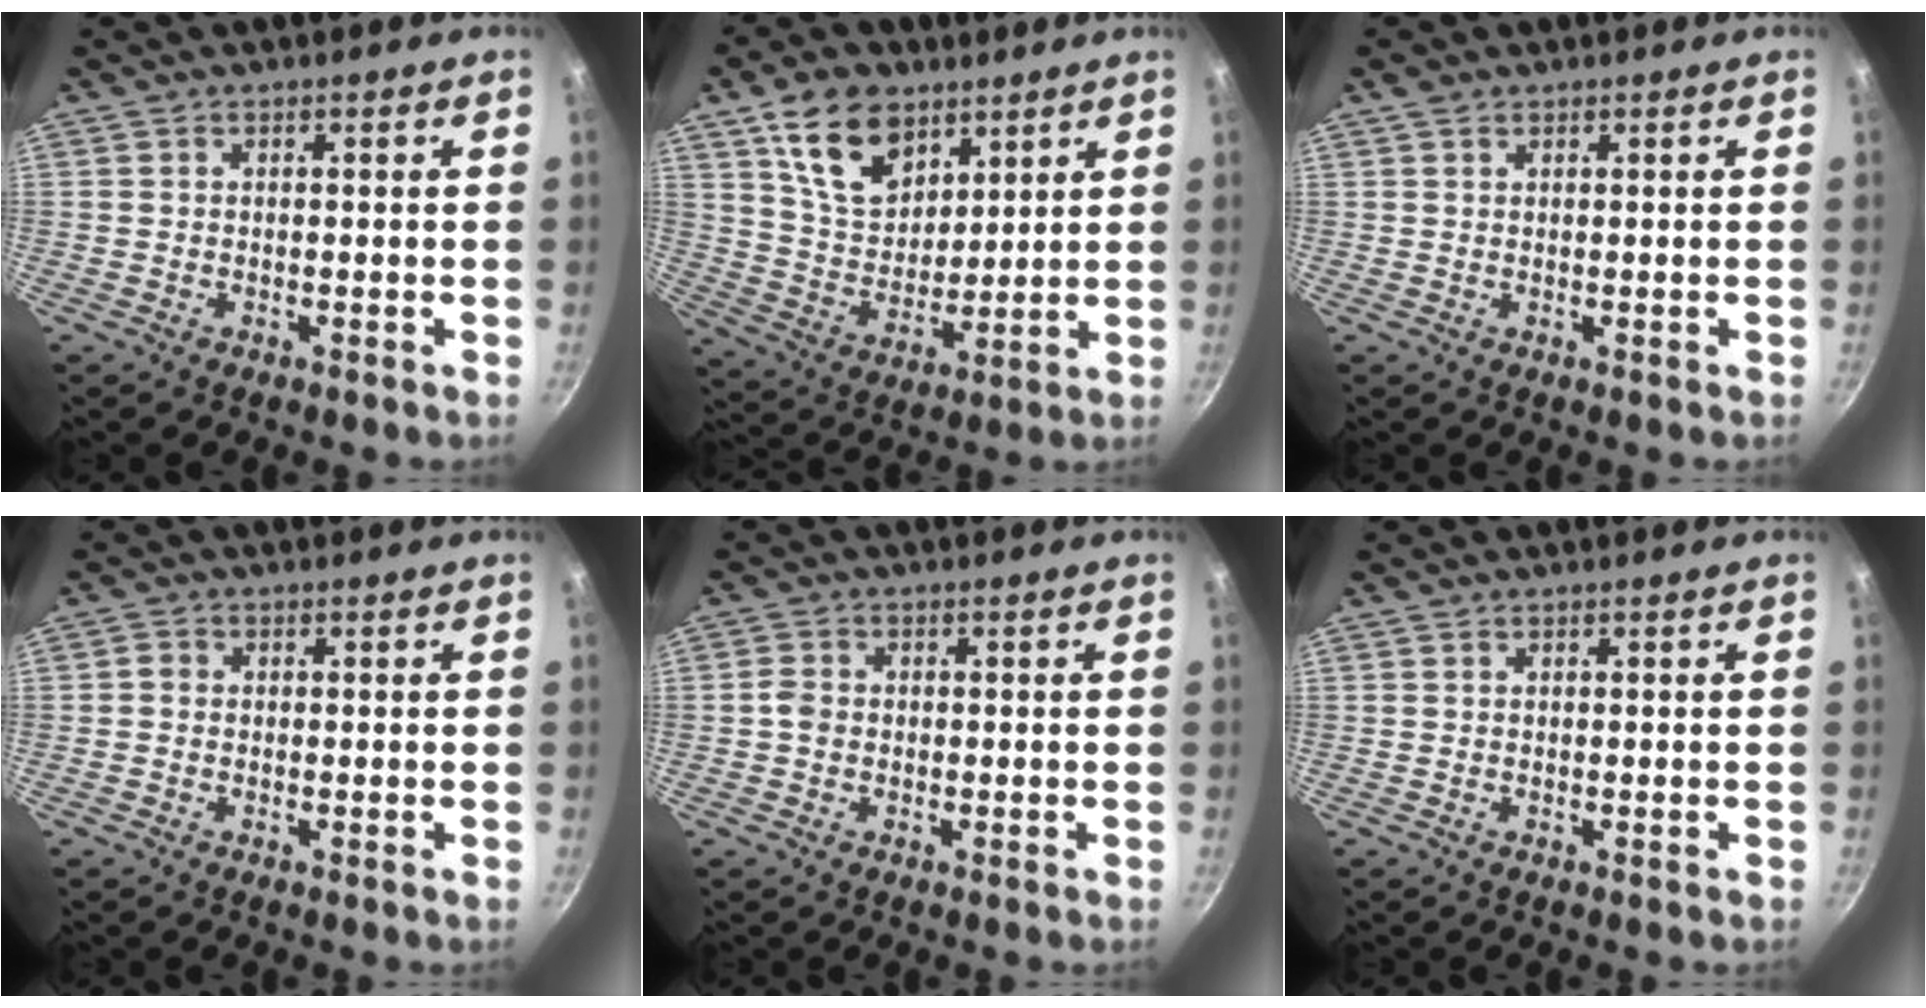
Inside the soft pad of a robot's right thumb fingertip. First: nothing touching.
{"total": 14.2, "force": [7.9, 9.1, 7.6], "torque": [-0.097, -0.034, 0.155]}
{"total": 1.4, "force": [1.0, 0.9, 0.5], "torque": [-0.010, -0.002, 0.019]}
{"total": 1.4, "force": [-0.1, 1.3, 0.6], "torque": [-0.009, 0.009, -0.004]}
{"total": 2.5, "force": [-0.3, 2.1, 1.3], "torque": [-0.020, 0.010, -0.009]}
{"total": 0.0}